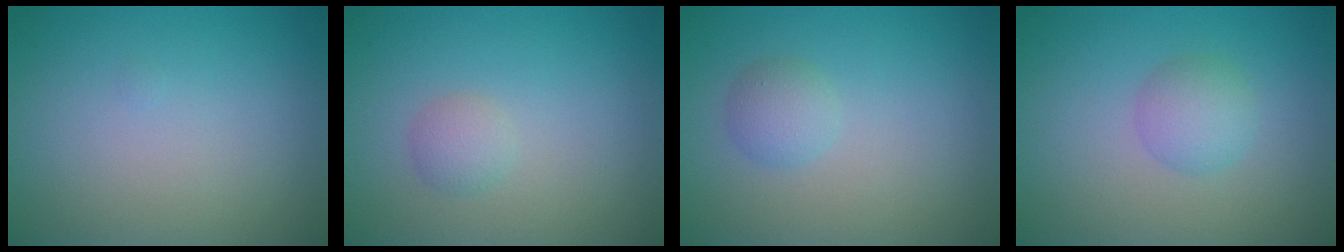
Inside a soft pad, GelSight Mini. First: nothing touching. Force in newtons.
{"total": 1.4, "press": 1.4, "slide": 0.0}
{"total": 1.7, "press": 1.7, "slide": 0.1}
{"total": 2.3, "press": 2.3, "slide": 0.1}